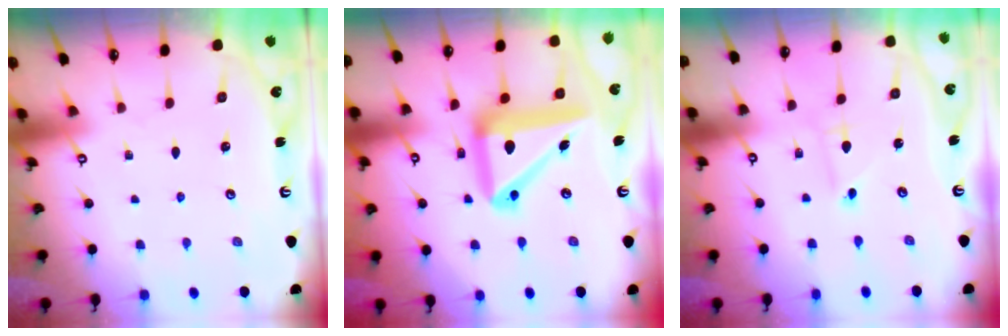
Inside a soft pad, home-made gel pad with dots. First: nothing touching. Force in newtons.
{"total": 17.7, "press": 17.6, "slide": 2.4}
{"total": 1.6, "press": 1.6, "slide": 0.2}